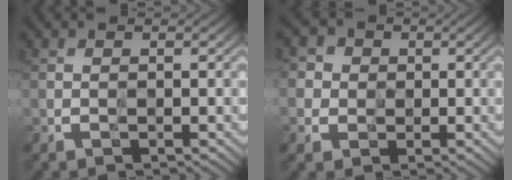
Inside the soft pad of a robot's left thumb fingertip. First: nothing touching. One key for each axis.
{"total": 4.5, "fx": 0.7, "fy": 4.3, "fz": 1.1, "tx": -0.045, "ty": 0.006, "tz": 0.003}